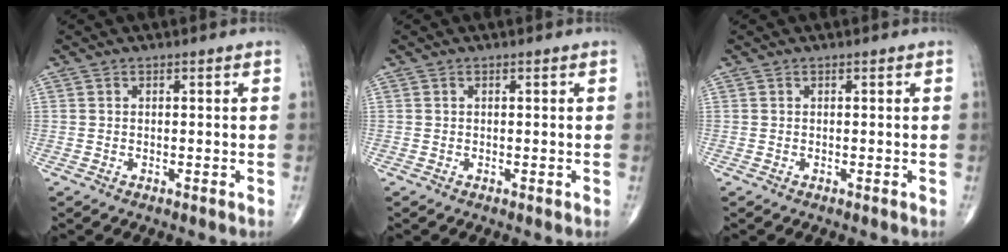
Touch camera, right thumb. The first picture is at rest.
{"total": 0.0}
{"total": 0.0}